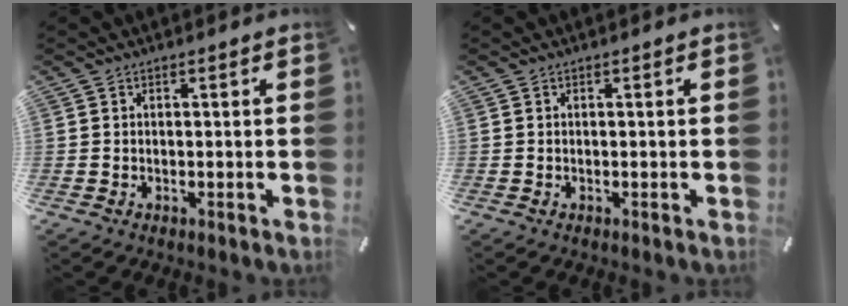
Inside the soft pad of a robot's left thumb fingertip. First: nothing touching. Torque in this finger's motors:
{"motor_torque": [-0.02, 0.03, -0.01, 0.01, 0.00]}